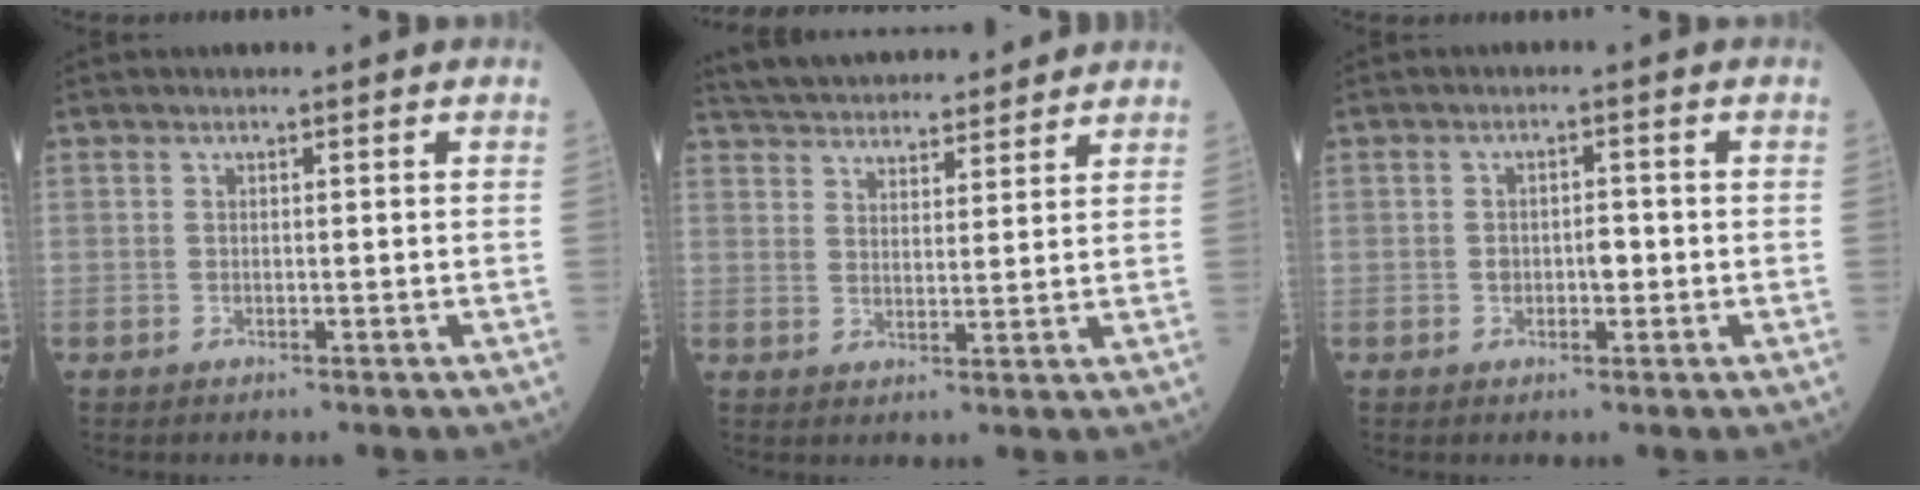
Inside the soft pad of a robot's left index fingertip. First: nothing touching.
{"total": 16.0, "force": [14.7, 3.6, 5.2], "torque": [-0.092, 0.032, 0.223]}
{"total": 2.3, "force": [-0.4, 1.3, 1.8], "torque": [-0.027, 0.005, -0.004]}